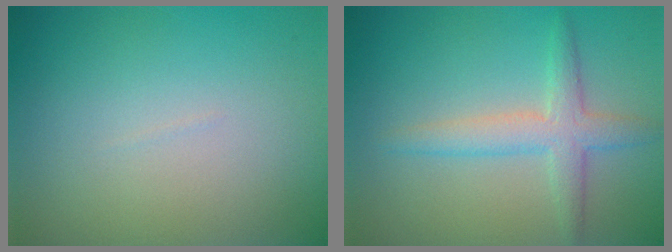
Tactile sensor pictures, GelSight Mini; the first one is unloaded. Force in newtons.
{"total": 3.2, "press": 3.2, "slide": 0.0}